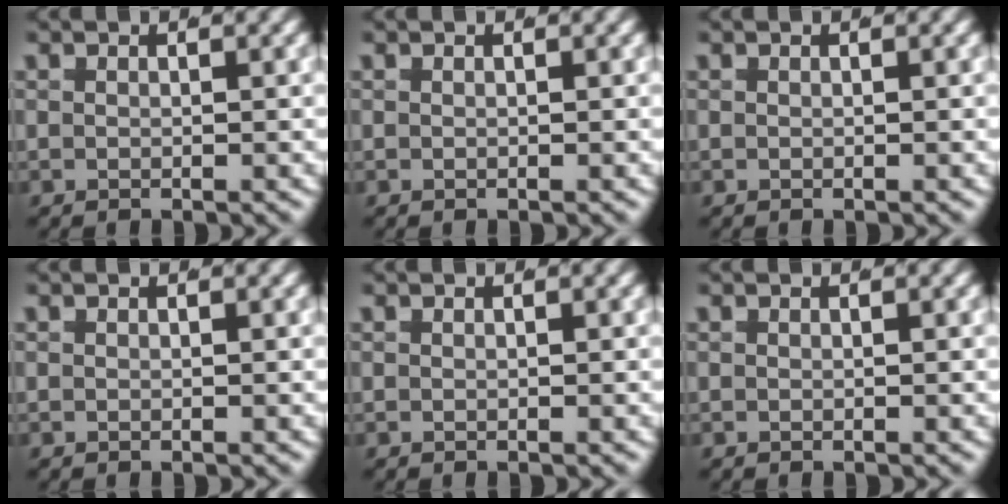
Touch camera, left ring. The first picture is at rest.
{"total": 0.0}
{"total": 0.0}
{"total": 0.0}
{"total": 0.0}
{"total": 0.0}